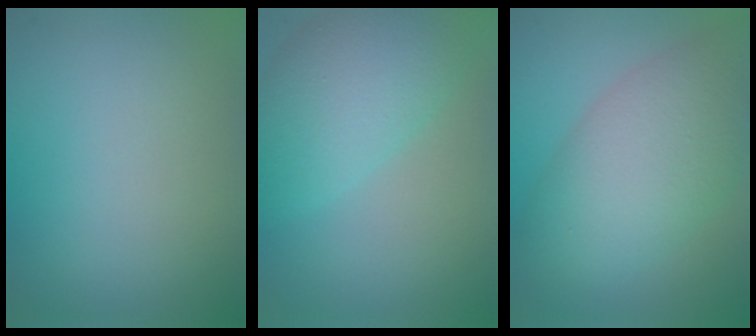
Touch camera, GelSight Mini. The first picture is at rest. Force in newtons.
{"total": 6.5, "press": 6.5, "slide": 0.2}
{"total": 8.0, "press": 8.0, "slide": 0.2}